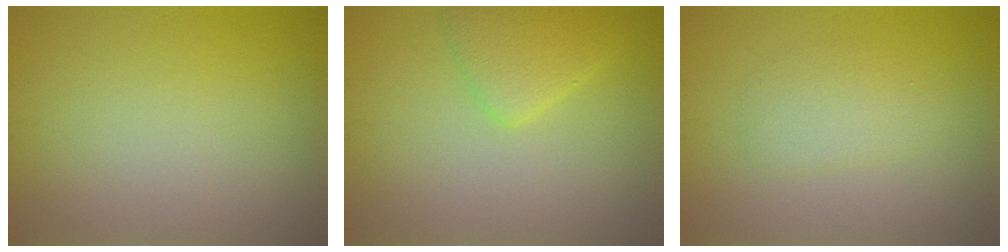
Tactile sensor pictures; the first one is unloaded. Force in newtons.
{"total": 2.8, "press": 2.8, "slide": 0.1}
{"total": 1.9, "press": 1.9, "slide": 0.1}